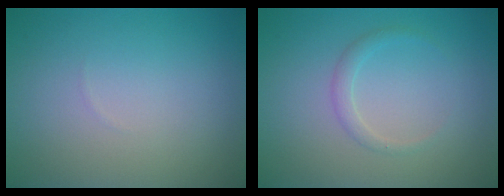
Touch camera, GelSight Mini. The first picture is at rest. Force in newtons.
{"total": 1.2, "press": 1.2, "slide": 0.1}